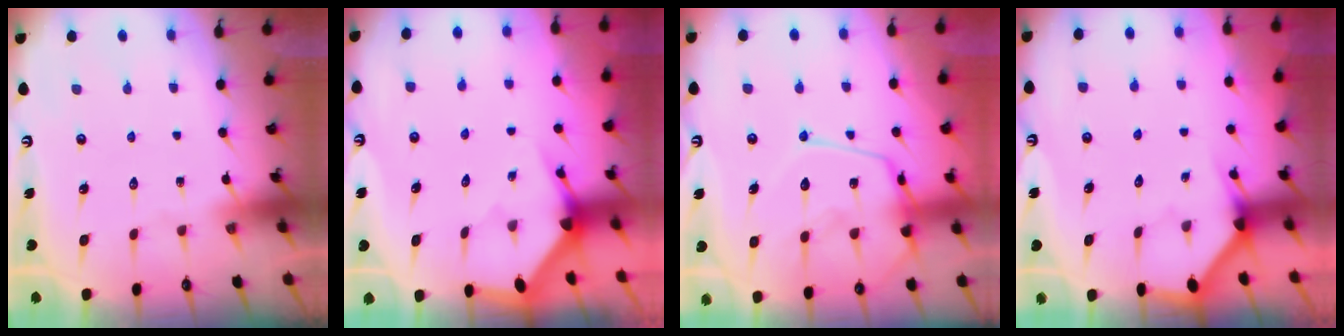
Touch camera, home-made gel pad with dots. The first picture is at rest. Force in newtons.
{"total": 3.2, "press": 3.2, "slide": 0.2}
{"total": 16.3, "press": 16.2, "slide": 1.5}
{"total": 3.6, "press": 3.5, "slide": 0.2}